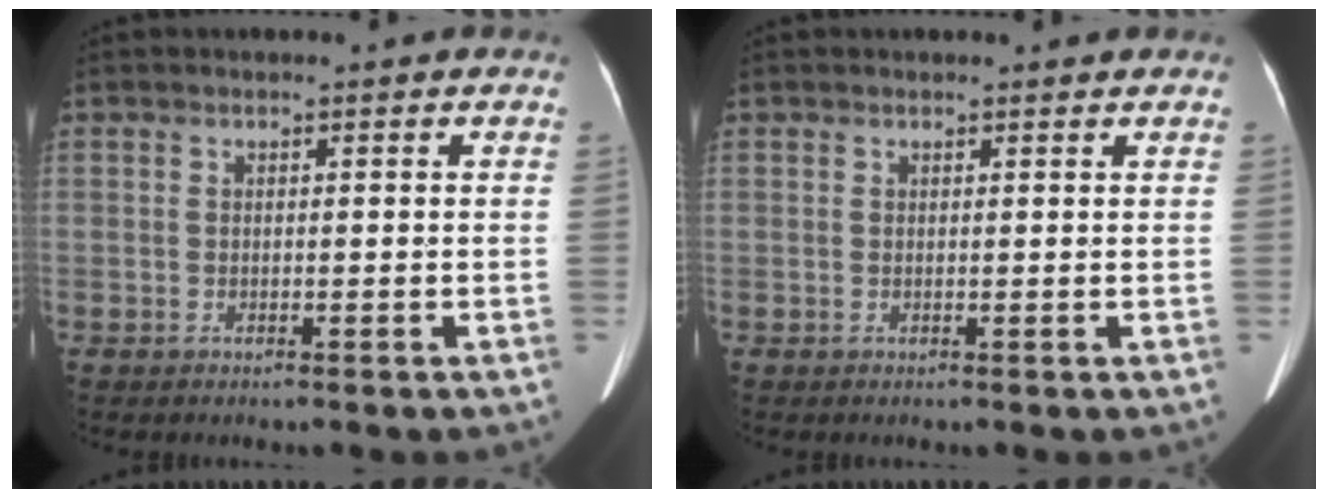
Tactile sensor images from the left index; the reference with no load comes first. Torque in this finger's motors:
{"motor_torque": [-0.13, 0.04, -0.14, -0.02]}